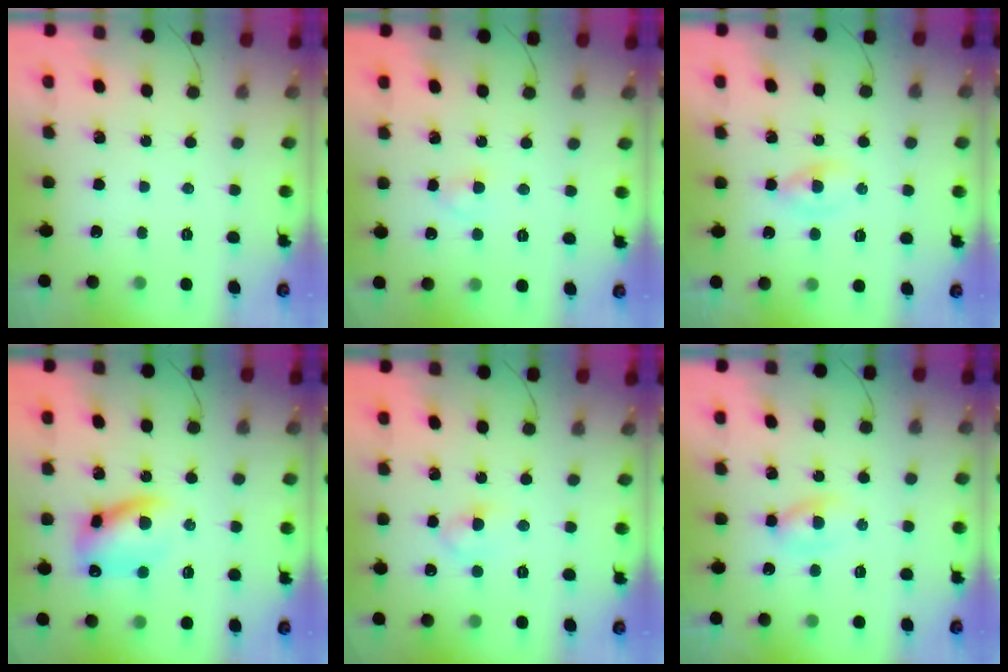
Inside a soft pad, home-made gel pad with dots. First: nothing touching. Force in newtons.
{"total": 2.4, "press": 2.2, "slide": 1.0}
{"total": 1.5, "press": 1.3, "slide": 0.8}
{"total": 11.9, "press": 11.8, "slide": 2.0}
{"total": 3.5, "press": 3.2, "slide": 1.3}
{"total": 2.7, "press": 2.5, "slide": 1.1}